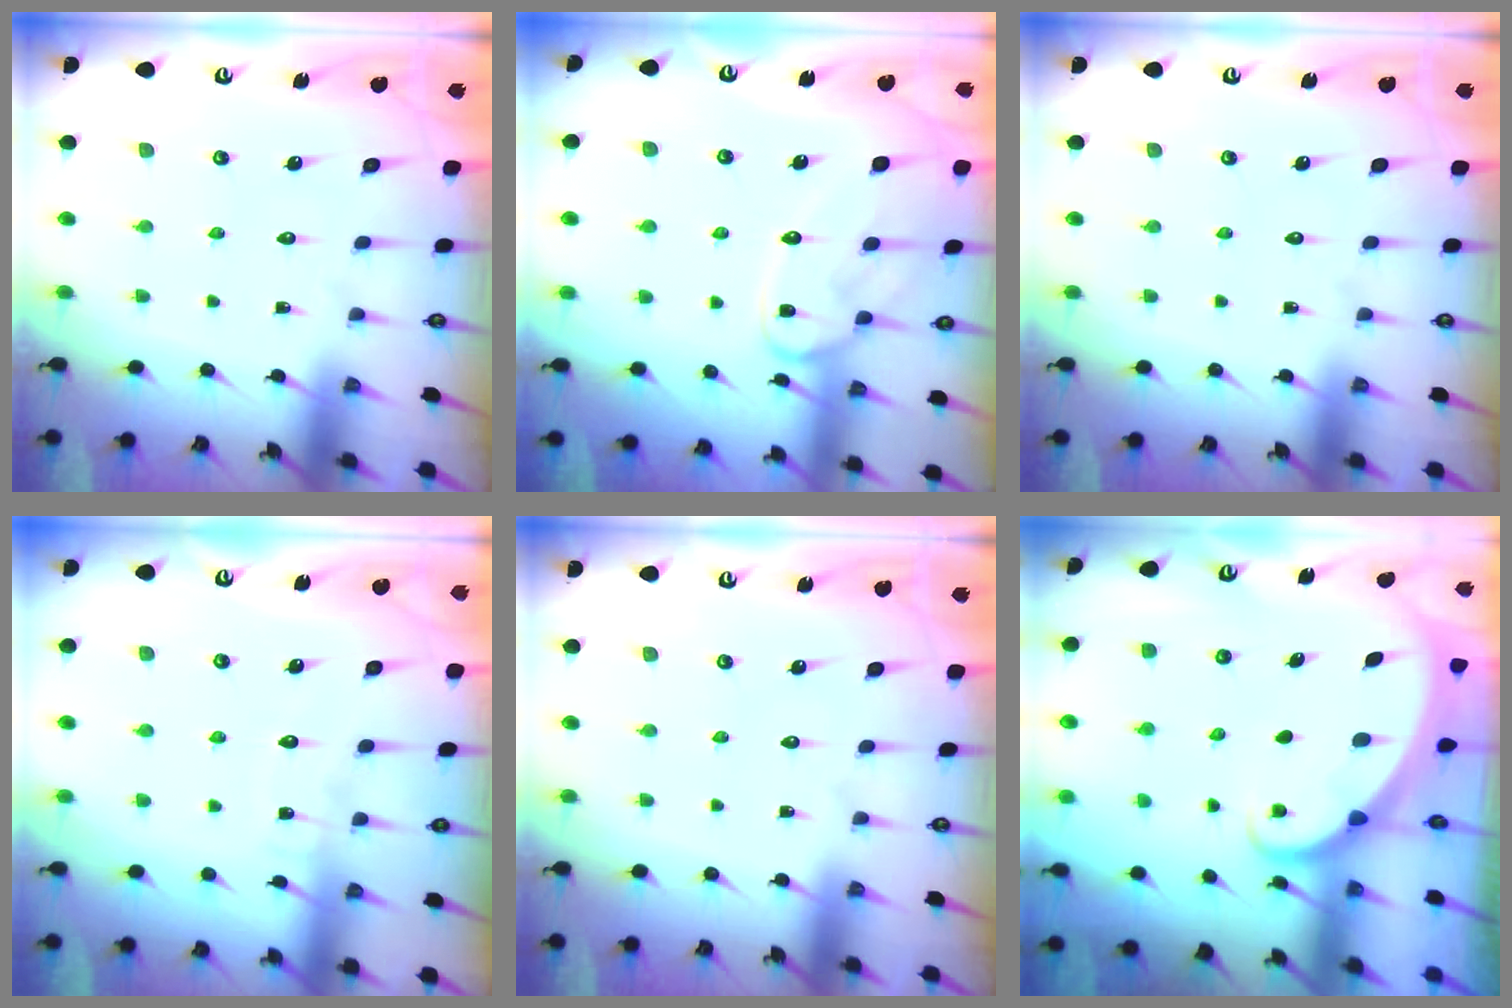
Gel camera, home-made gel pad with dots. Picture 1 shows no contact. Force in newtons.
{"total": 12.0, "press": 12.0, "slide": 0.7}
{"total": 0.0}
{"total": 4.2, "press": 4.2, "slide": 0.3}
{"total": 0.0}
{"total": 1.7, "press": 1.6, "slide": 0.1}